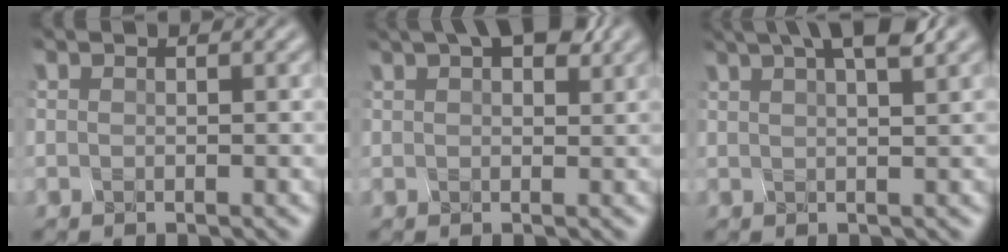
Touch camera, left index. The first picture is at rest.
{"total": 5.1, "force": [3.5, 1.5, 3.4], "torque": [-0.036, 0.021, 0.050]}
{"total": 5.1, "force": [3.4, 0.8, 3.7], "torque": [-0.030, 0.024, 0.046]}